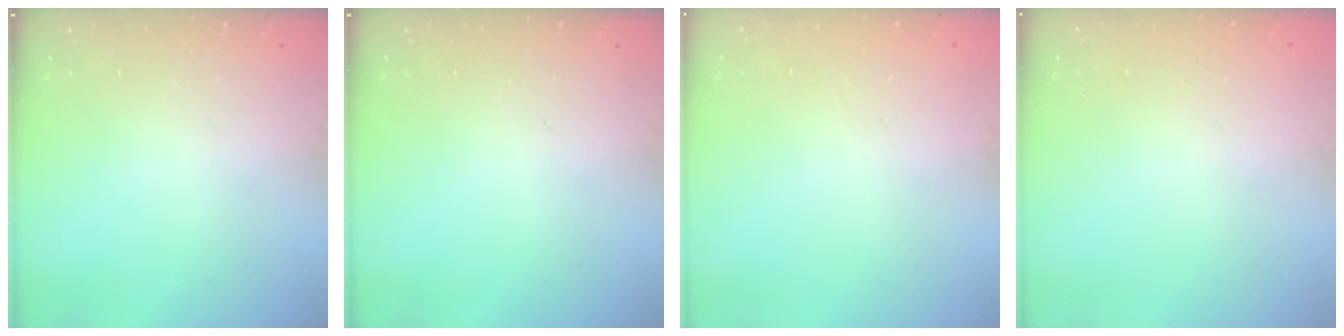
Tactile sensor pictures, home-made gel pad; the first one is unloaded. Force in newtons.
{"total": 0.0}
{"total": 0.0}
{"total": 0.0}